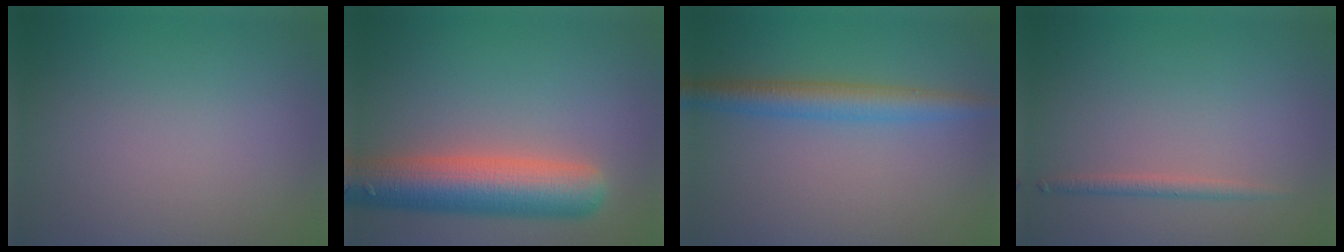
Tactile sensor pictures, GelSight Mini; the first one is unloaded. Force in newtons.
{"total": 7.9, "press": 7.9, "slide": 0.5}
{"total": 3.5, "press": 3.5, "slide": 0.1}
{"total": 1.2, "press": 1.2, "slide": 0.0}